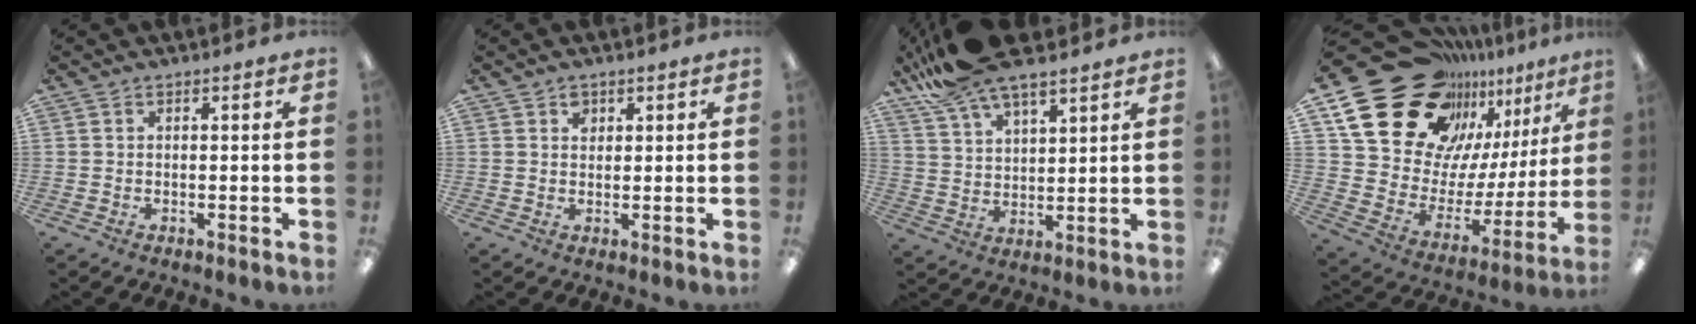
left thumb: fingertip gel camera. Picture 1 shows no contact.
{"total": 2.2, "force": [1.3, 1.6, 0.8], "torque": [-0.001, -0.005, 0.020]}
{"total": 12.3, "force": [10.4, 3.2, 5.8], "torque": [-0.130, -0.045, 0.193]}
{"total": 26.9, "force": [19.2, 15.0, 11.4], "torque": [-0.184, -0.128, 0.365]}